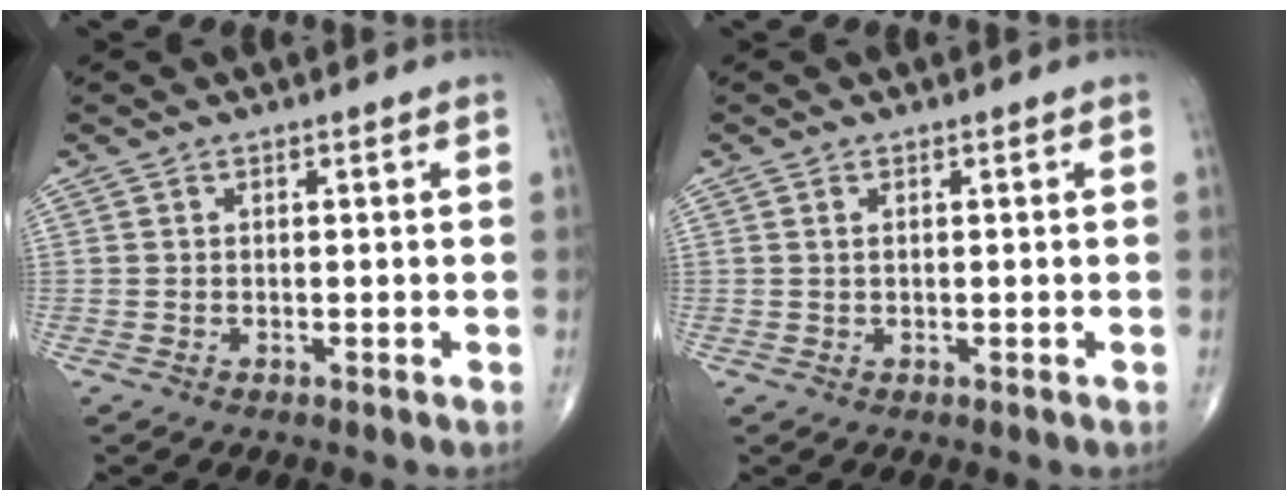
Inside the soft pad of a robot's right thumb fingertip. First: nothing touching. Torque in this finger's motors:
{"motor_torque": [-0.36, -0.38, -0.07, -0.06, 0.05]}